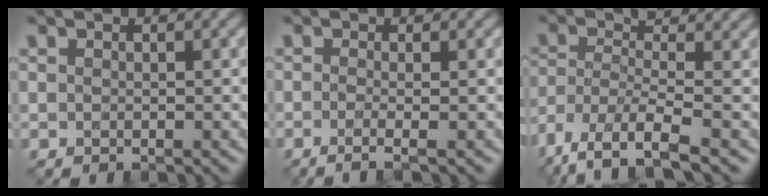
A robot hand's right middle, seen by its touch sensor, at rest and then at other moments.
{"total": 2.5, "force": [-0.7, 0.9, 2.2], "torque": [-0.023, -0.007, -0.024]}
{"total": 7.8, "force": [-4.2, 2.4, 6.2], "torque": [-0.120, -0.006, -0.089]}